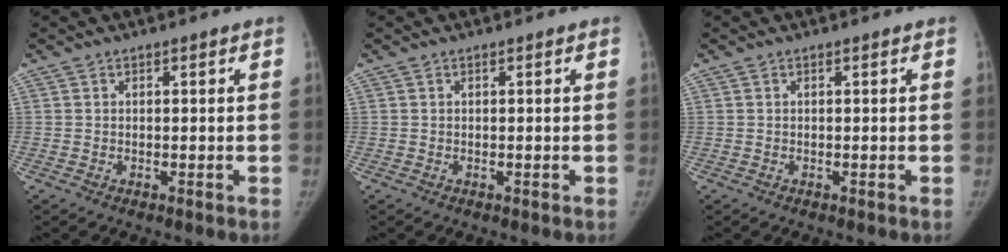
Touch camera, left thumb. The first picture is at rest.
{"total": 0.0}
{"total": 0.0}